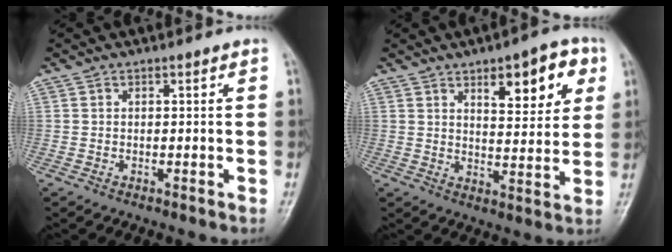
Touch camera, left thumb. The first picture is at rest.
{"total": 11.3, "force": [5.3, 4.7, 8.8], "torque": [-0.088, -0.024, 0.073]}